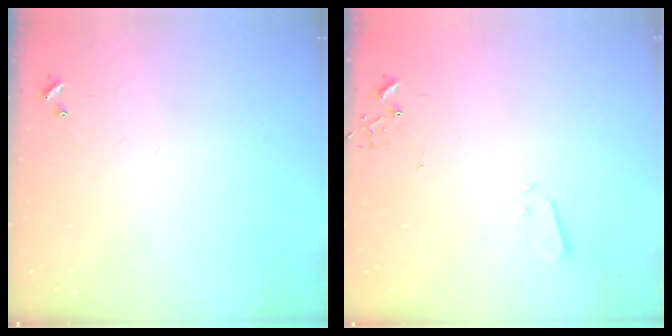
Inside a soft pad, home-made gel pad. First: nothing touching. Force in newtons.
{"total": 2.1, "press": 2.0, "slide": 0.4}